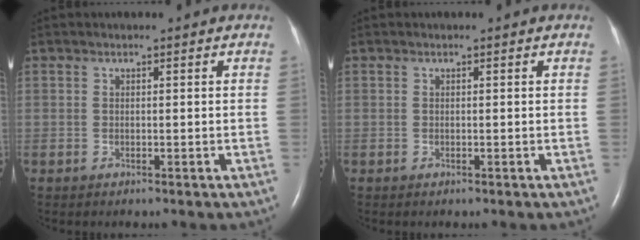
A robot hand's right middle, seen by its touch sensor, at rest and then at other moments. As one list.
[{"total": 0.0}]